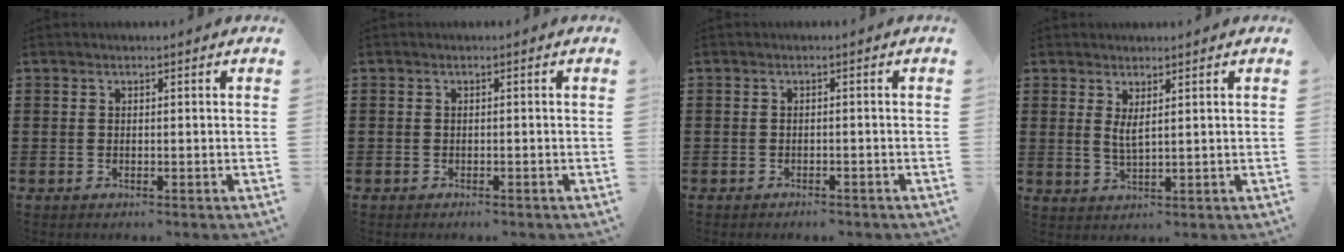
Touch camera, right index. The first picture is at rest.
{"total": 0.5, "force": [-0.5, -0.1, 0.0], "torque": [-0.001, -0.001, -0.011]}
{"total": 1.0, "force": [-1.0, 0.0, 0.0], "torque": [-0.004, 0.001, -0.022]}
{"total": 2.4, "force": [1.4, 0.5, 1.9], "torque": [-0.043, -0.002, 0.026]}